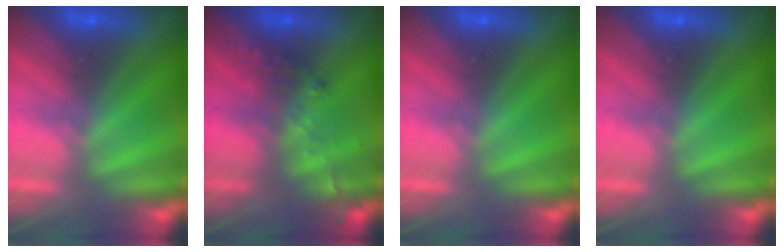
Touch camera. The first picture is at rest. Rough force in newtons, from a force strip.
{"total": 2.8}
{"total": 0.0}
{"total": 0.0}